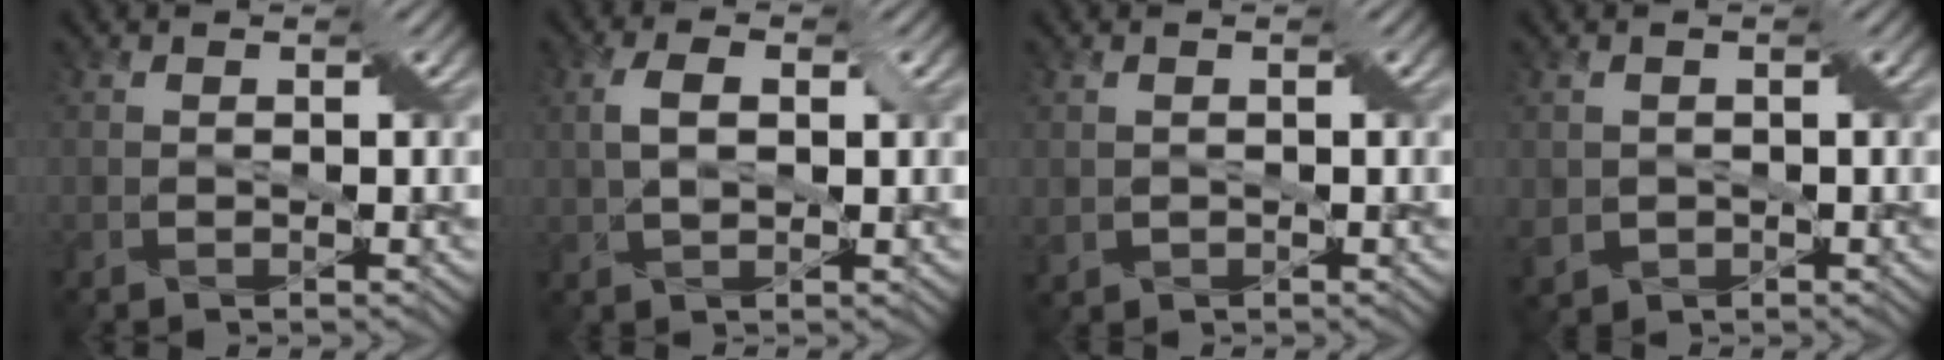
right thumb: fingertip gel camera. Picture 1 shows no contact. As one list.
[{"total": 3.7, "force": [0.7, 1.9, 3.1], "torque": [-0.075, 0.005, 0.010]}, {"total": 1.3, "force": [-0.1, 1.3, 0.2], "torque": [-0.018, -0.008, -0.001]}, {"total": 2.8, "force": [-0.3, 2.7, 0.8], "torque": [-0.038, -0.014, -0.006]}]